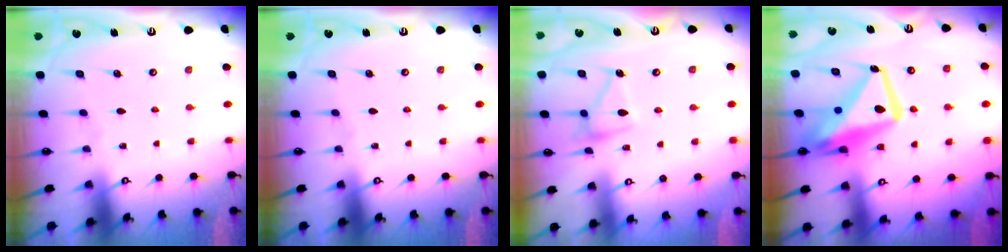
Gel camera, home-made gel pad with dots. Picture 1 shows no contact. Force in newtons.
{"total": 0.0}
{"total": 12.7, "press": 12.7, "slide": 0.7}
{"total": 16.8, "press": 16.8, "slide": 1.5}